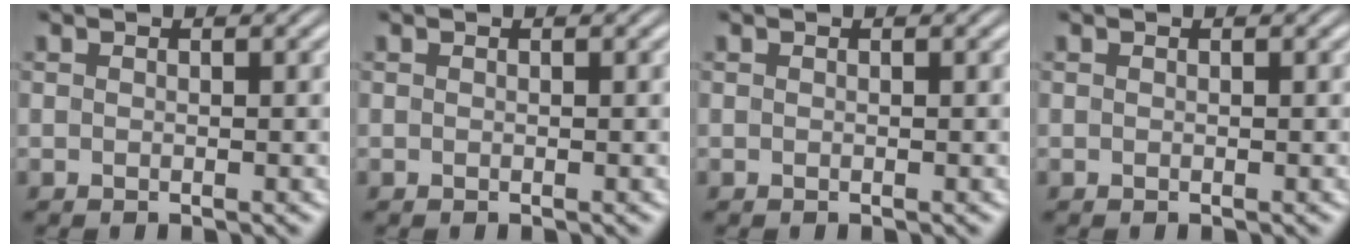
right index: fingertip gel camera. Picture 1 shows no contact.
{"total": 0.0}
{"total": 0.0}
{"total": 0.0}